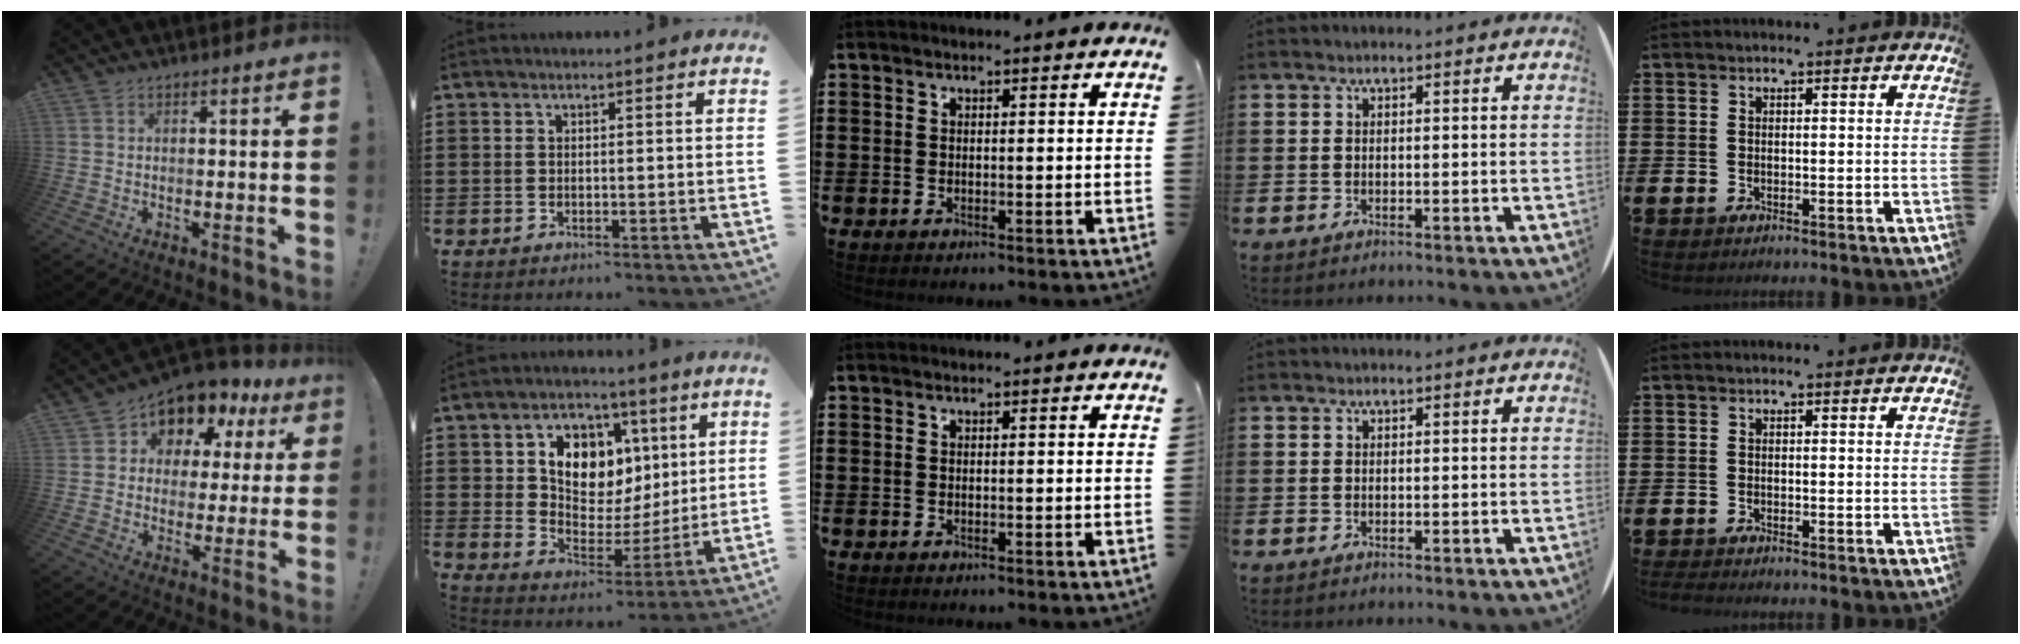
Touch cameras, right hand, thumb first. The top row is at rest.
{"thumb": {"total": 7.8, "force": [4.3, 6.0, 2.5], "torque": [-0.037, -0.044, 0.078]}, "index": {"total": 9.0, "force": [3.5, 7.1, 4.4], "torque": [-0.100, -0.007, 0.061]}, "little": {"total": 0.7, "force": [-0.6, 0.1, 0.3], "torque": [-0.007, -0.002, -0.013]}}